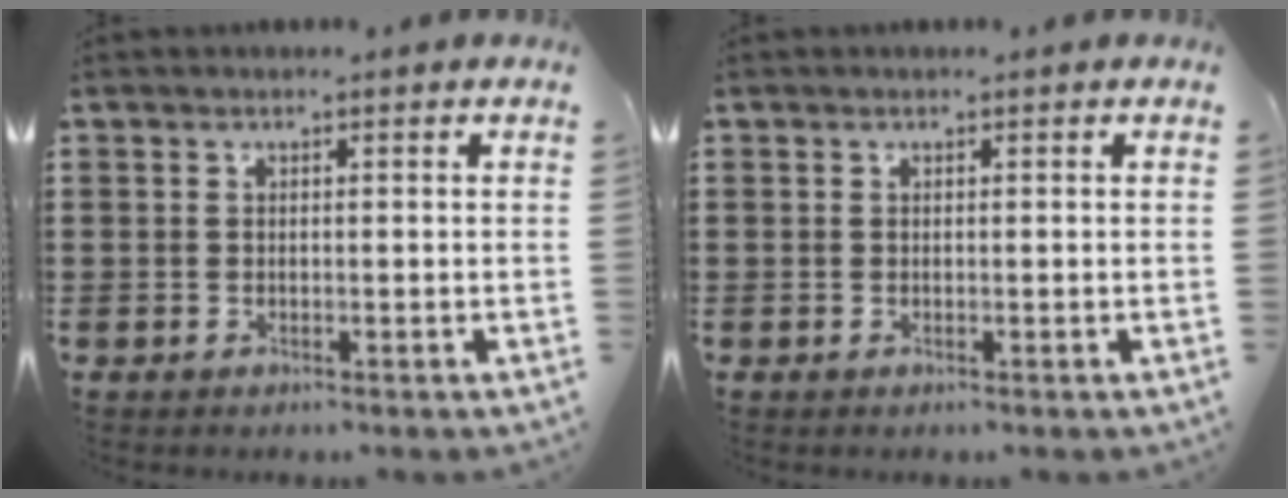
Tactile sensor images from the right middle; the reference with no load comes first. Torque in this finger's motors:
{"motor_torque": [-0.04, 0.00, 0.05, -0.01]}